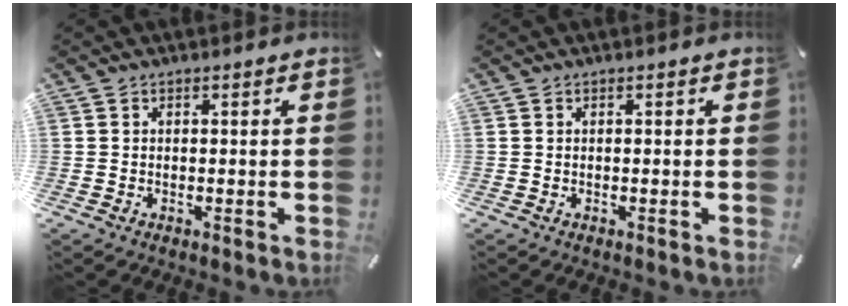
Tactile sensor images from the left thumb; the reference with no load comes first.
{"total": 0.0}